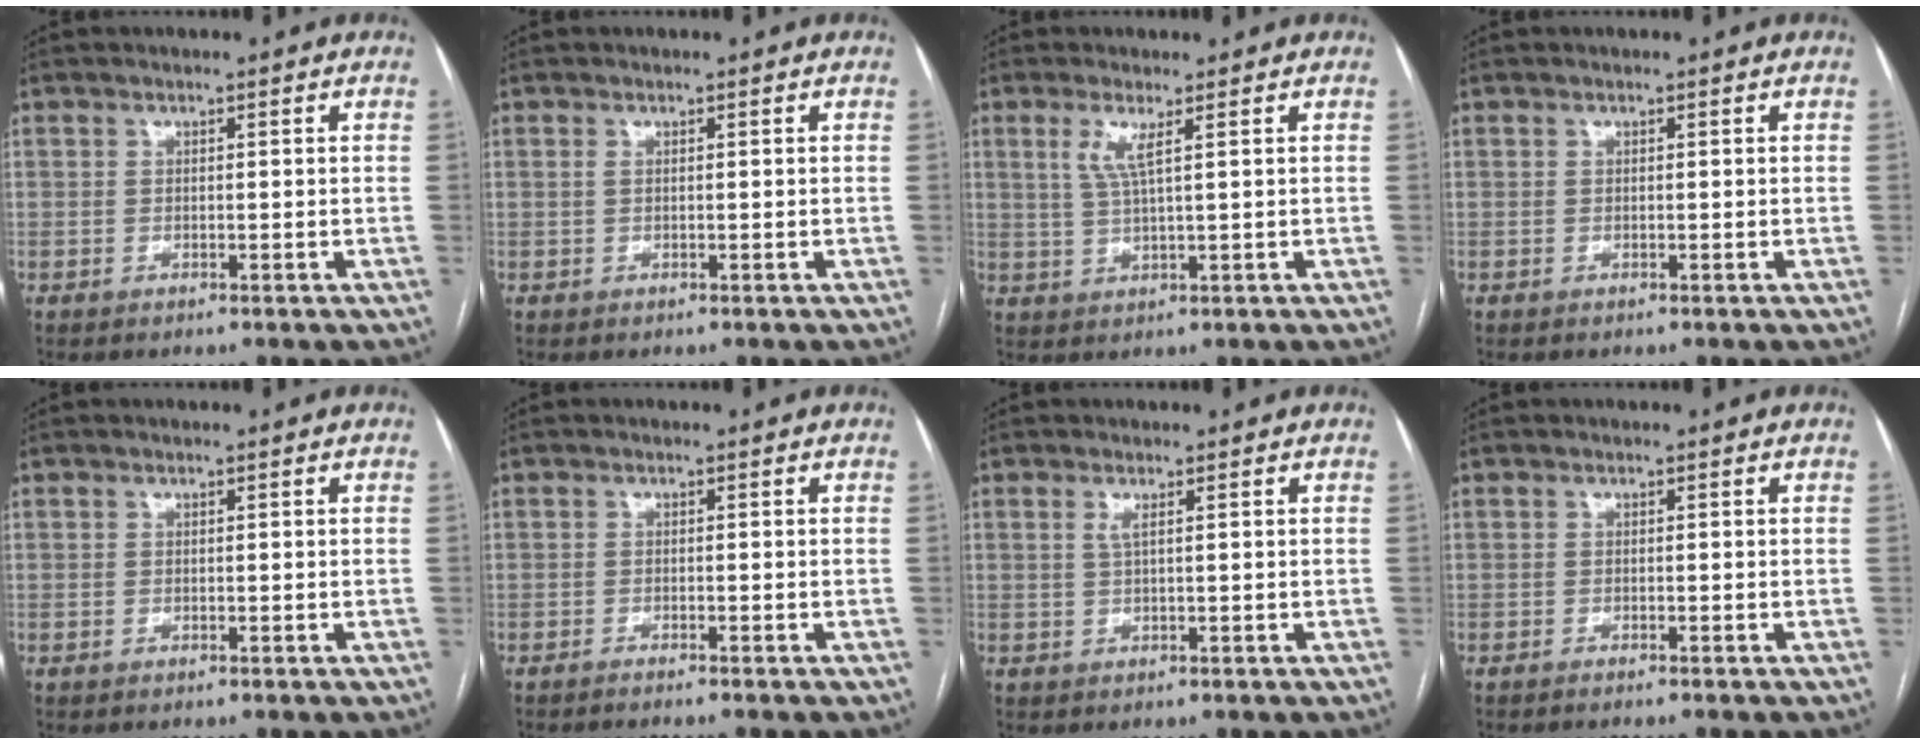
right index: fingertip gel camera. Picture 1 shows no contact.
{"total": 0.0}
{"total": 3.7, "force": [1.5, 0.0, 3.3], "torque": [-0.077, 0.000, 0.033]}
{"total": 0.0}
{"total": 0.0}
{"total": 2.8, "force": [-2.4, -0.4, 1.3], "torque": [-0.013, 0.003, -0.032]}
{"total": 1.2, "force": [0.5, 0.0, 1.1], "torque": [-0.032, 0.001, 0.010]}
{"total": 2.2, "force": [-1.9, -0.2, 1.0], "torque": [-0.011, 0.000, -0.024]}